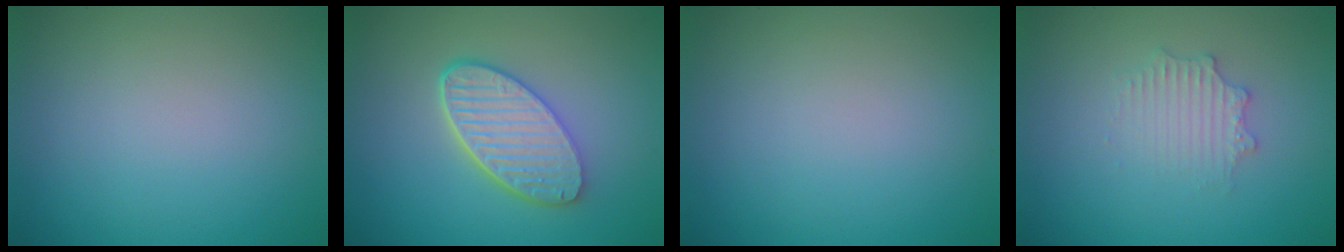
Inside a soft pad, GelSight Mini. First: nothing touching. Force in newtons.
{"total": 5.5, "press": 4.4, "slide": 3.3}
{"total": 0.0}
{"total": 2.2, "press": 2.2, "slide": 0.4}